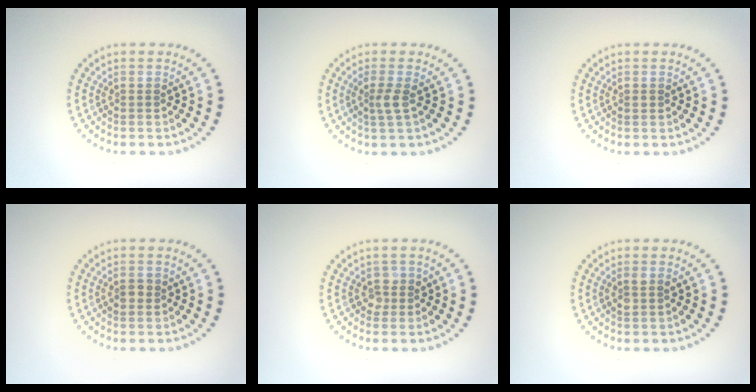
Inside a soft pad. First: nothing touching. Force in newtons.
{"total": 1.6, "press": 1.2, "slide": 1.0}
{"total": 0.6, "press": 0.6, "slide": 0.1}
{"total": 1.1, "press": 1.1, "slide": 0.1}
{"total": 1.2, "press": 1.1, "slide": 0.4}
{"total": 1.2, "press": 1.1, "slide": 0.5}